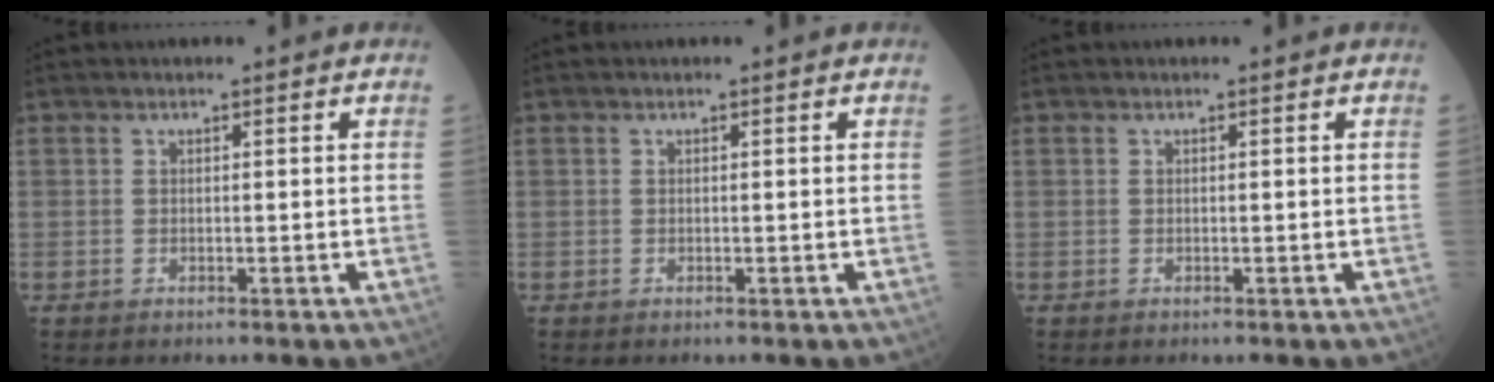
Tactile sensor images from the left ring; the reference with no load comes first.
{"total": 0.0}
{"total": 0.0}